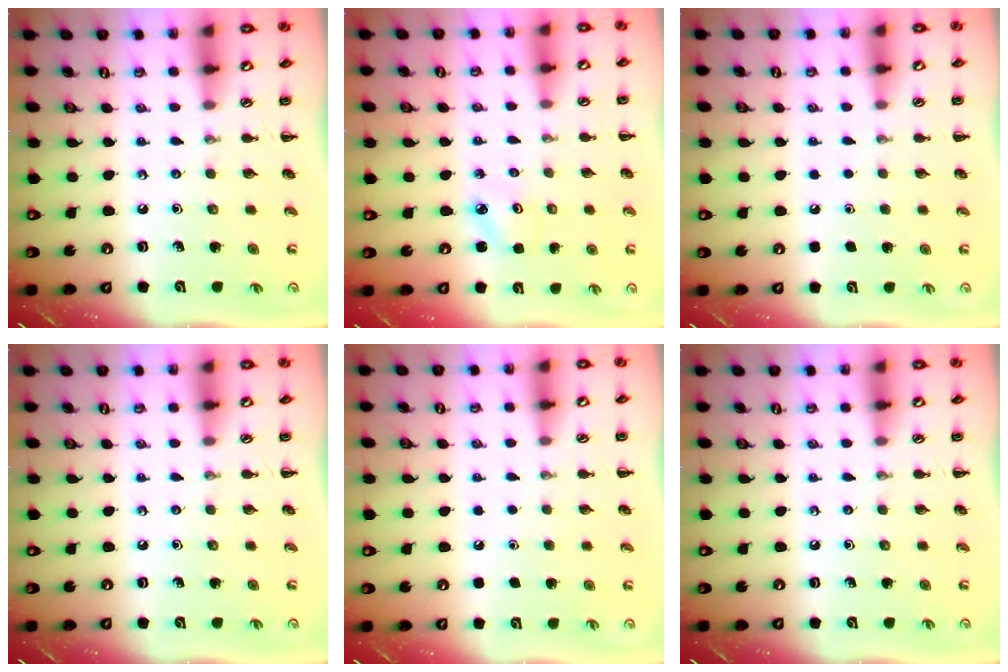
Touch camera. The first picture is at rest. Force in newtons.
{"total": 2.5, "press": 2.4, "slide": 0.6}
{"total": 1.8, "press": 1.7, "slide": 0.1}
{"total": 0.0}
{"total": 1.8, "press": 1.7, "slide": 0.1}
{"total": 0.0}